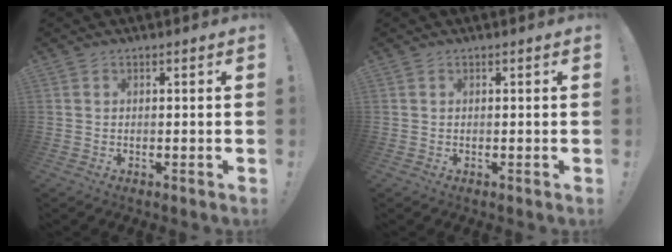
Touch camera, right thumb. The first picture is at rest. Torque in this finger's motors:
{"motor_torque": [-0.11, -0.02, -0.17, 0.12, 0.03]}